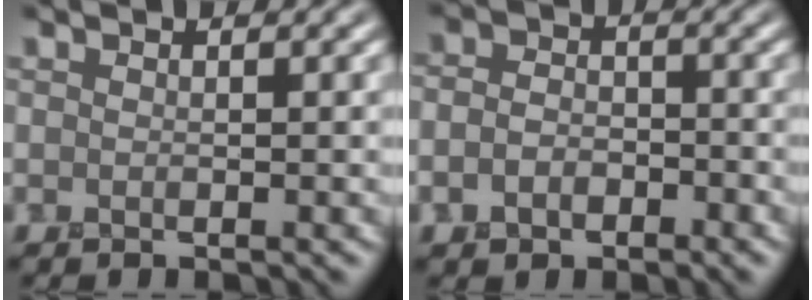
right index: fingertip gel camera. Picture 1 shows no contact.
{"total": 2.9, "force": [-1.2, 2.1, 1.5], "torque": [-0.027, 0.000, -0.030]}